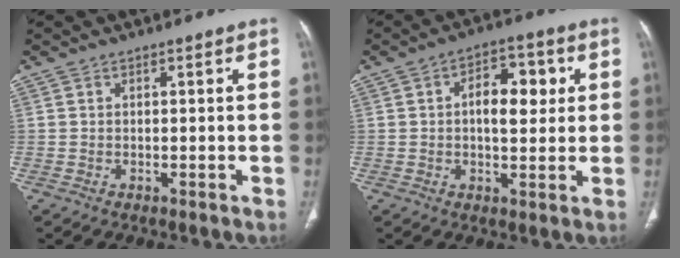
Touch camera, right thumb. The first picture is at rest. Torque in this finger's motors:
{"motor_torque": [-0.50, 1.00, 0.38, -0.02, 0.09]}